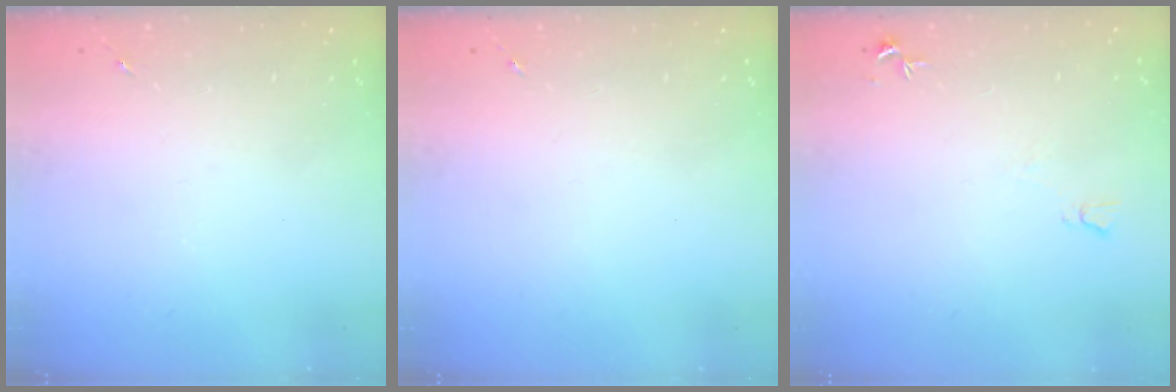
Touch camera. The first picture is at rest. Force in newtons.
{"total": 0.0}
{"total": 4.9, "press": 4.9, "slide": 0.6}